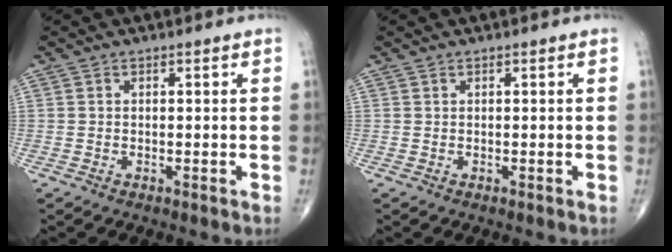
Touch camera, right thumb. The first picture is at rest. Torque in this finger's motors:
{"motor_torque": [-0.01, 0.01, 0.07, 0.08, 0.00]}